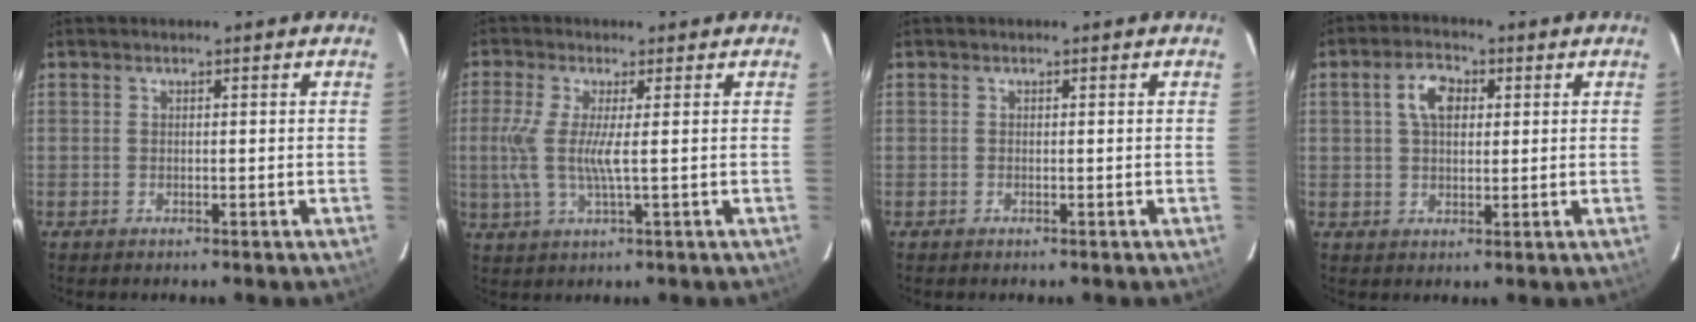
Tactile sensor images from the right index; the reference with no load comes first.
{"total": 6.5, "force": [0.1, 0.4, 6.5], "torque": [-0.148, -0.006, -0.001]}
{"total": 0.0}
{"total": 5.6, "force": [1.6, 3.5, 4.1], "torque": [-0.074, 0.017, 0.029]}